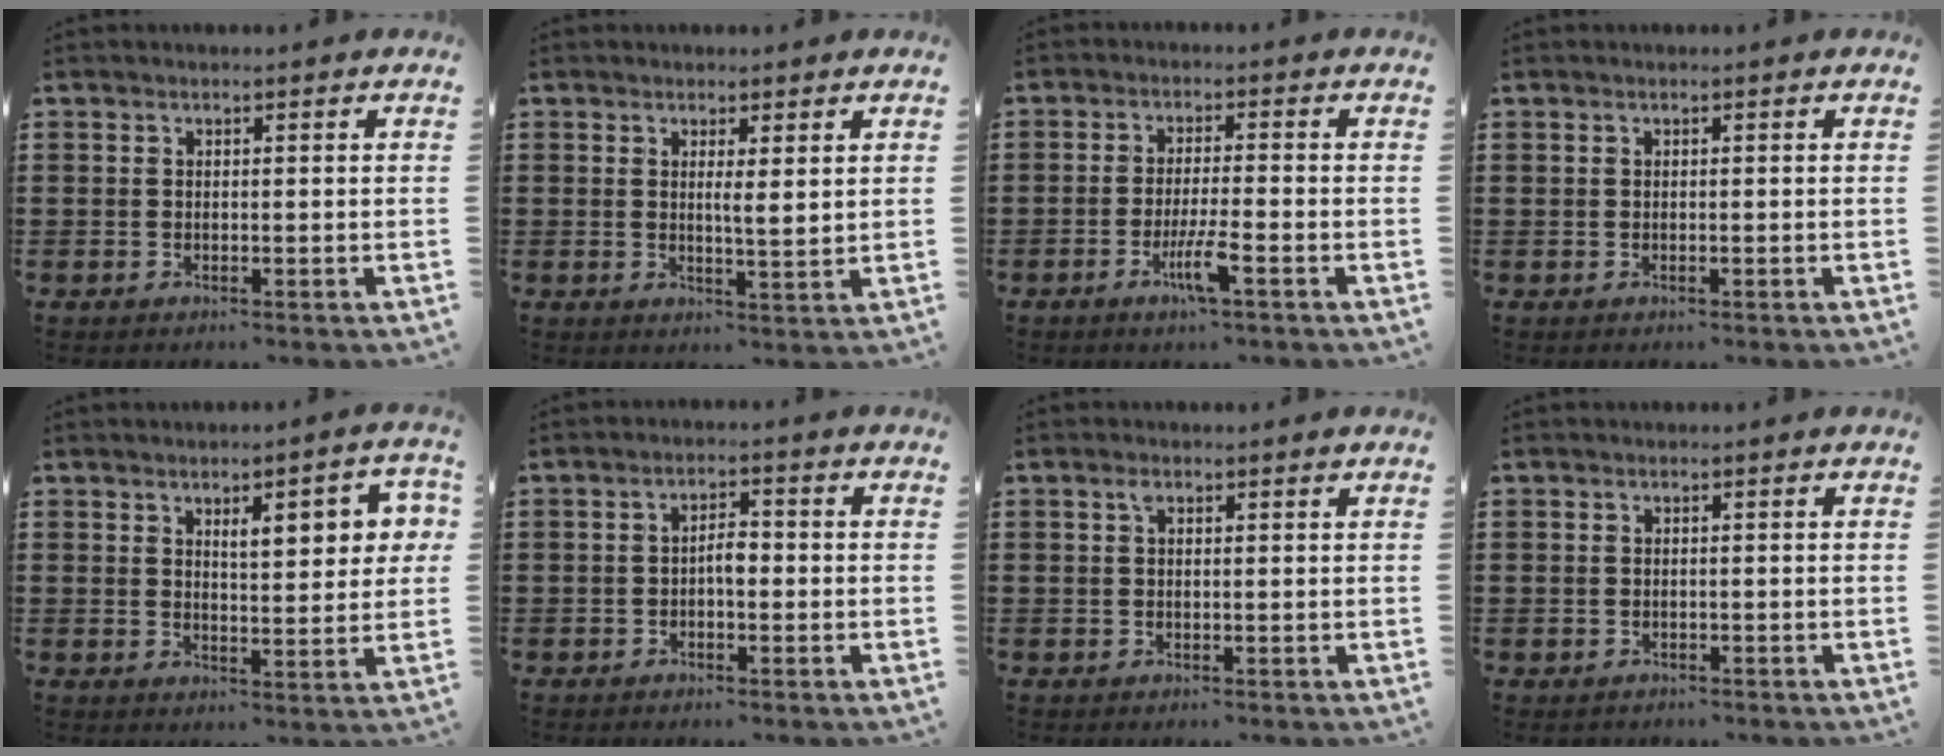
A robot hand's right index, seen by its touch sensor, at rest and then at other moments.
{"total": 2.5, "force": [1.0, 0.1, 2.3], "torque": [-0.040, -0.005, 0.015]}
{"total": 5.1, "force": [-2.5, 0.2, 4.4], "torque": [-0.086, -0.013, -0.045]}
{"total": 0.0}
{"total": 6.3, "force": [2.5, 2.1, 5.4], "torque": [-0.077, -0.005, 0.034]}
{"total": 2.9, "force": [-0.6, 1.1, 2.6], "torque": [-0.049, 0.005, -0.012]}
{"total": 1.2, "force": [0.5, 0.3, 1.1], "torque": [-0.023, 0.004, 0.009]}
{"total": 0.6, "force": [-0.4, 0.5, 0.0], "torque": [-0.002, 0.002, -0.009]}